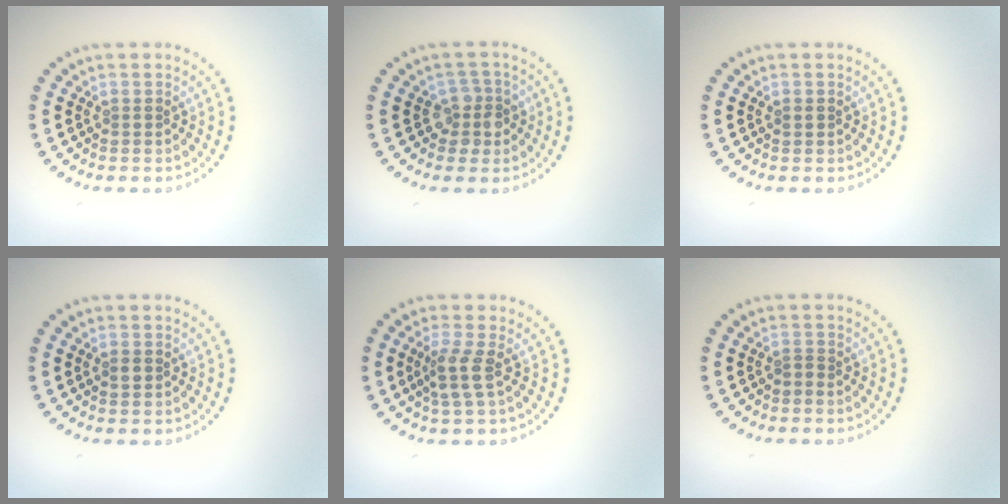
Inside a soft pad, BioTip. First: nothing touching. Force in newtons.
{"total": 2.6, "press": 2.2, "slide": 1.3}
{"total": 0.7, "press": 0.7, "slide": 0.2}
{"total": 1.1, "press": 1.1, "slide": 0.1}
{"total": 2.4, "press": 1.9, "slide": 1.5}
{"total": 0.6, "press": 0.4, "slide": 0.5}